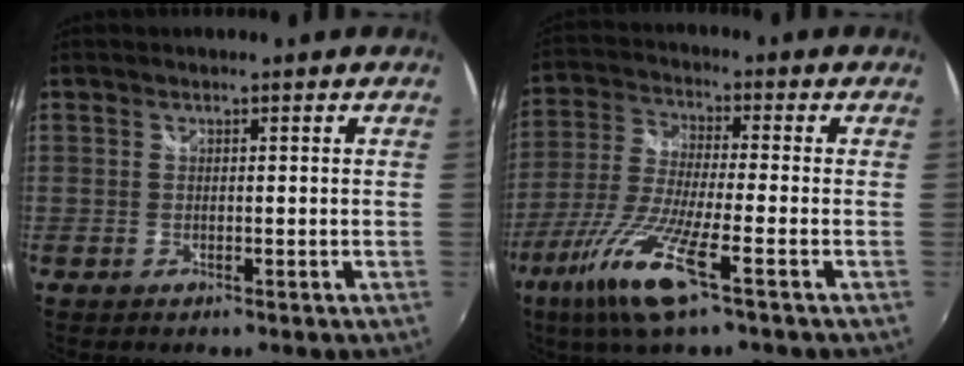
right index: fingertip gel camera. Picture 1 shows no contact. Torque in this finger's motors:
{"motor_torque": [0.69, 0.46, 0.35, 0.12]}